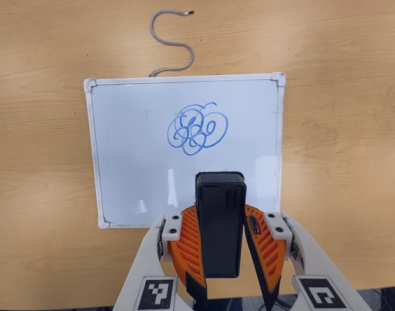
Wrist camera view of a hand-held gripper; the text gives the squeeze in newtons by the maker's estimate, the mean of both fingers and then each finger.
{"total": 7.9, "left": 6.9, "right": 8.9}